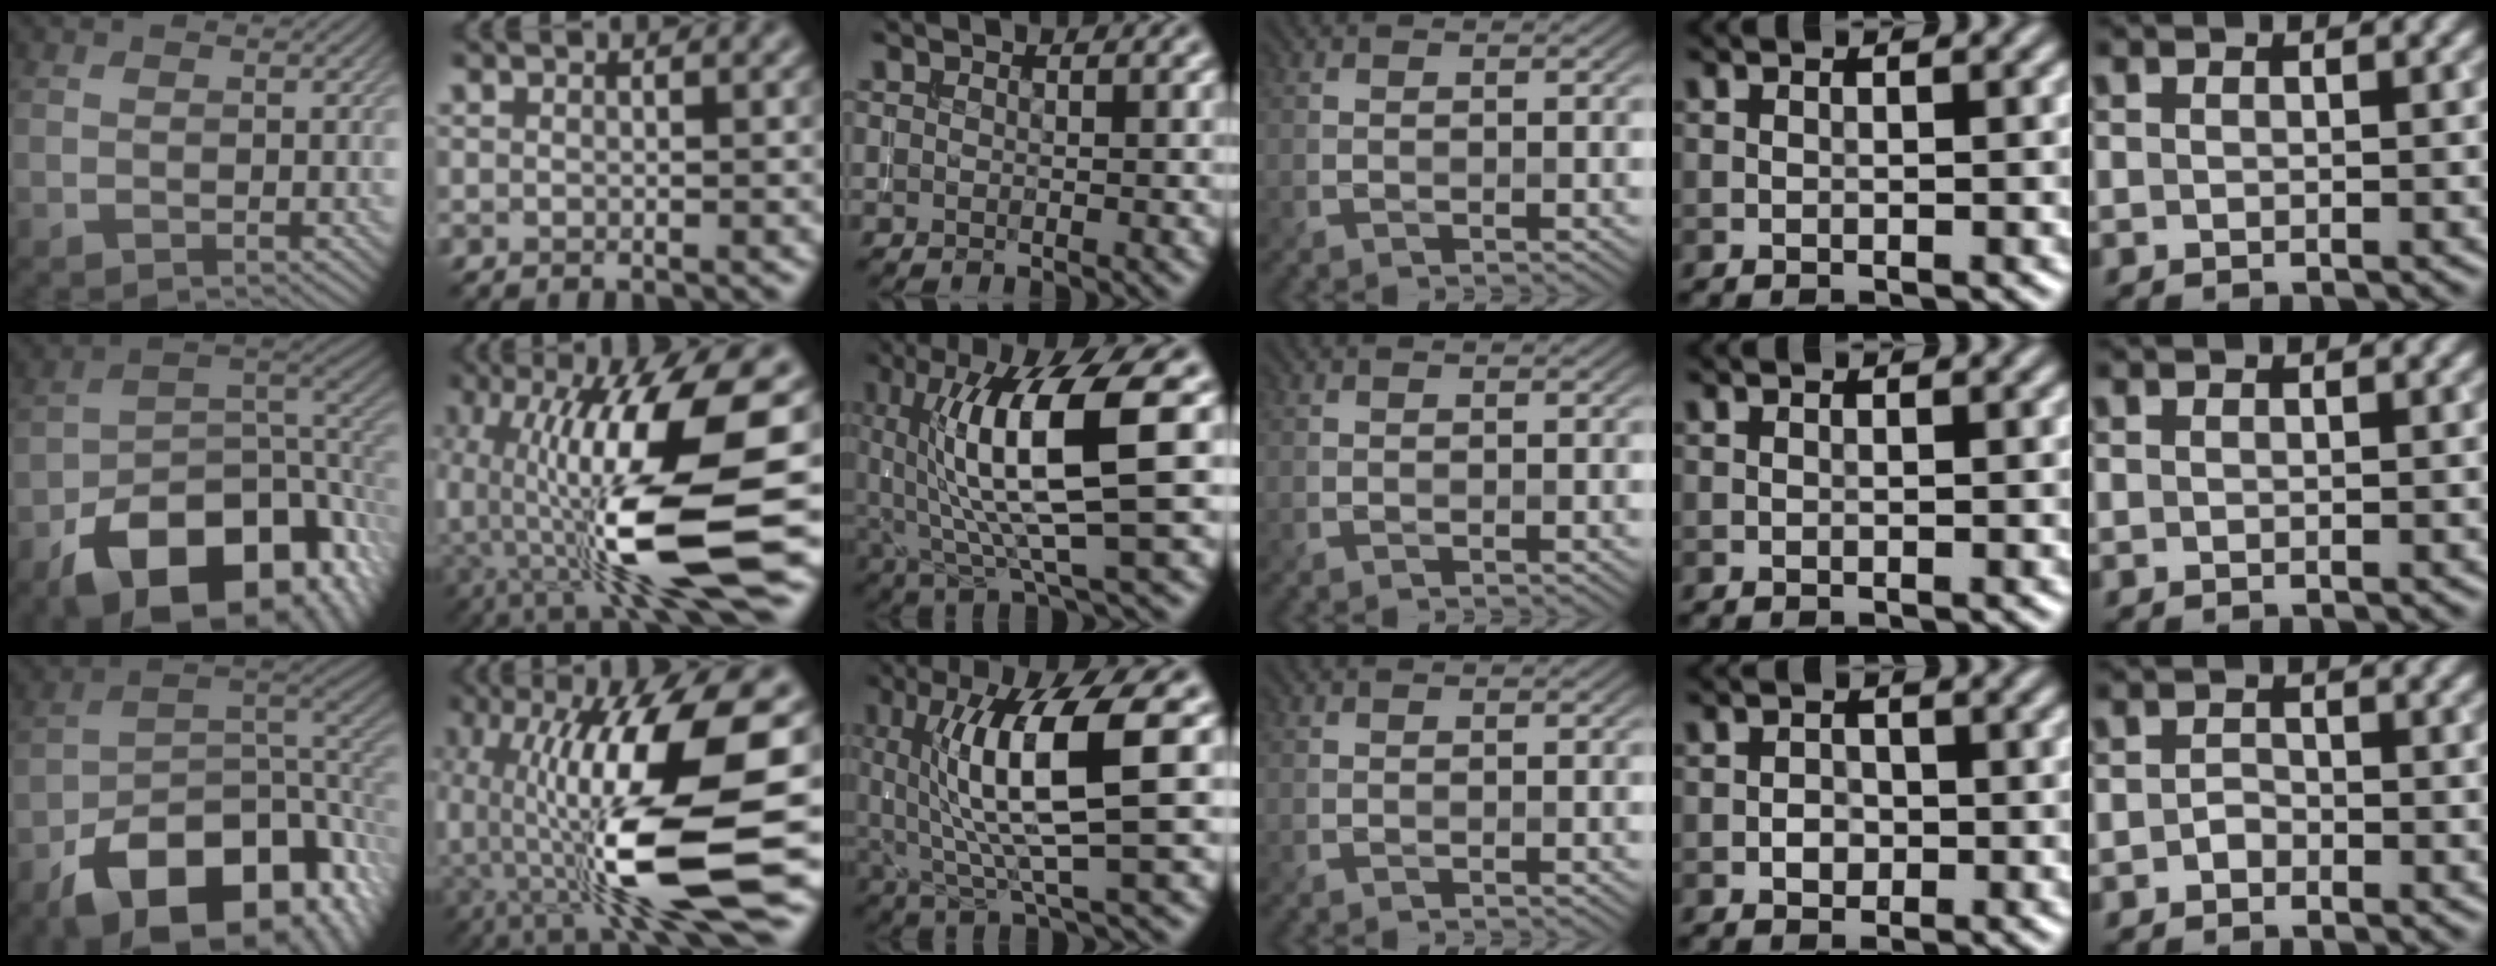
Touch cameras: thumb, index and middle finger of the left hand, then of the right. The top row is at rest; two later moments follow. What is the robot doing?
{"motion": "insert", "object": "drawer"}